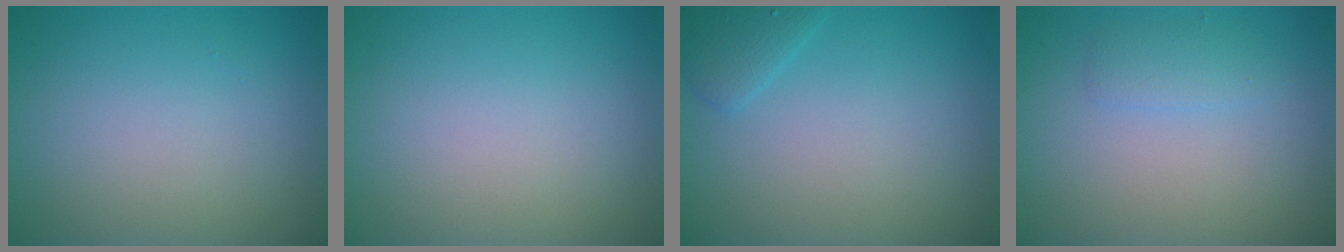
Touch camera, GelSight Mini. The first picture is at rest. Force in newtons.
{"total": 0.0}
{"total": 1.6, "press": 1.6, "slide": 0.1}
{"total": 1.4, "press": 1.4, "slide": 0.1}